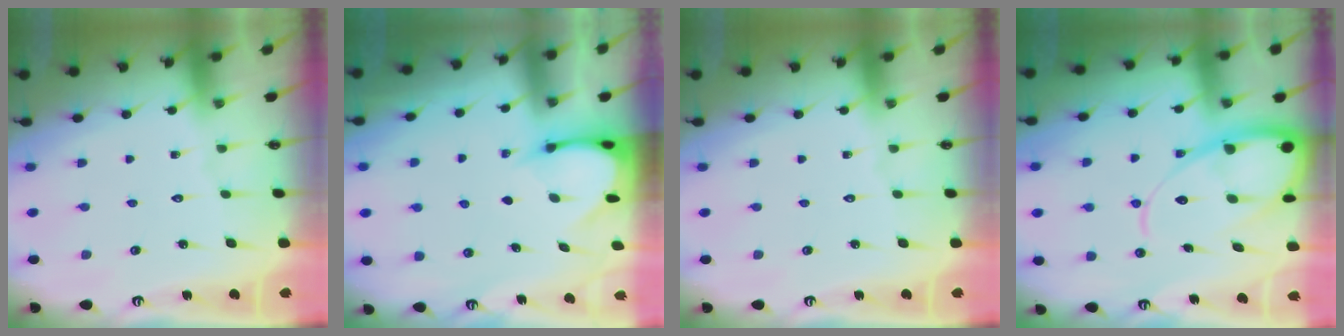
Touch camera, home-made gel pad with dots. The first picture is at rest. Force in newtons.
{"total": 3.6, "press": 3.6, "slide": 0.3}
{"total": 0.0}
{"total": 13.8, "press": 13.7, "slide": 1.4}